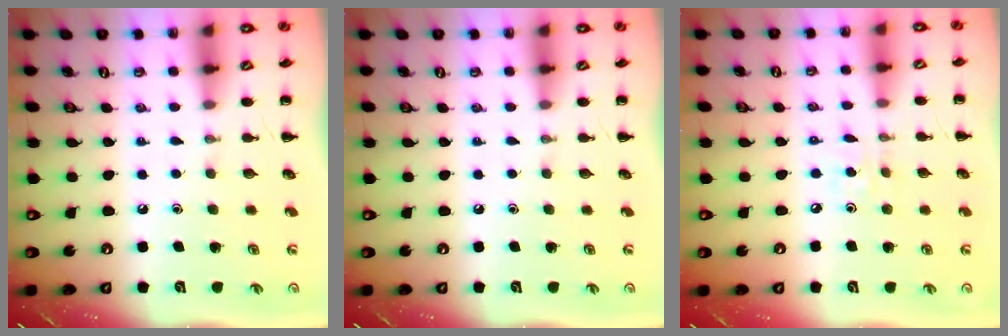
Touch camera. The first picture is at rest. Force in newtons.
{"total": 0.0}
{"total": 1.8, "press": 1.7, "slide": 0.6}